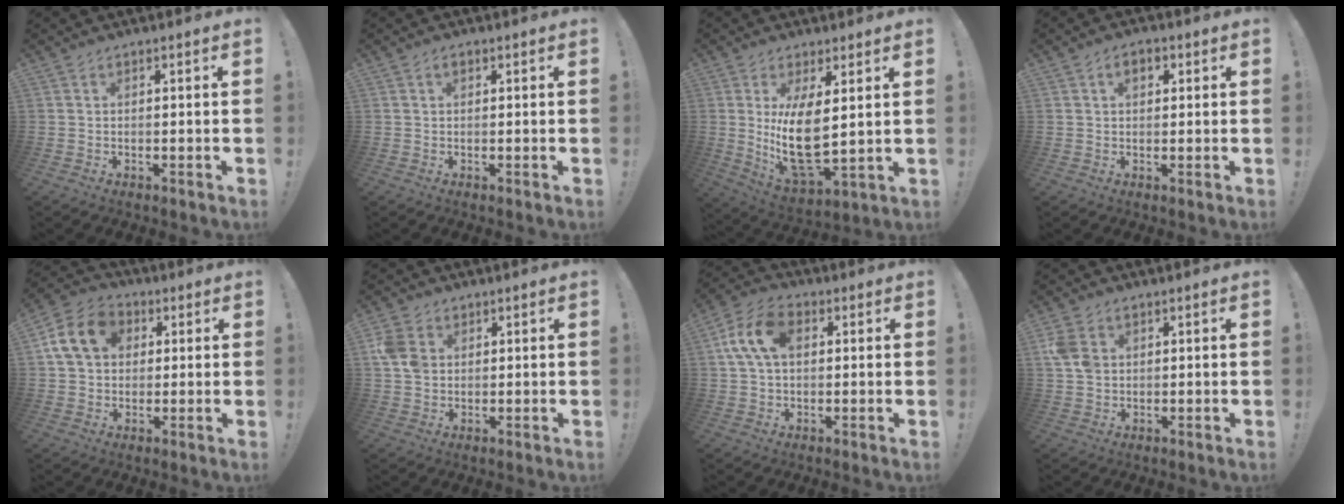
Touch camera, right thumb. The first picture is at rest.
{"total": 1.3, "force": [0.5, 0.7, 0.9], "torque": [-0.017, 0.003, 0.008]}
{"total": 13.6, "force": [3.2, 5.5, 12.1], "torque": [-0.229, -0.042, 0.053]}
{"total": 3.4, "force": [1.0, 2.2, 2.4], "torque": [-0.034, 0.004, 0.014]}
{"total": 14.7, "force": [3.9, 11.6, 8.2], "torque": [-0.127, 0.007, 0.080]}
{"total": 7.7, "force": [1.7, 6.4, 4.0], "torque": [-0.072, 0.006, 0.034]}
{"total": 12.9, "force": [3.0, 8.4, 9.2], "torque": [-0.169, 0.016, 0.060]}
{"total": 6.1, "force": [1.6, 4.7, 3.4], "torque": [-0.062, 0.005, 0.033]}